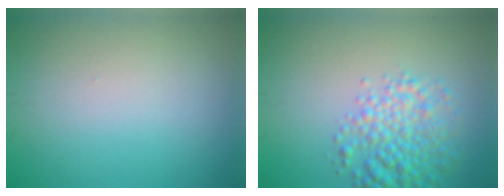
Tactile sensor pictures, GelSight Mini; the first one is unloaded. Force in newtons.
{"total": 4.6, "press": 4.6, "slide": 0.2}